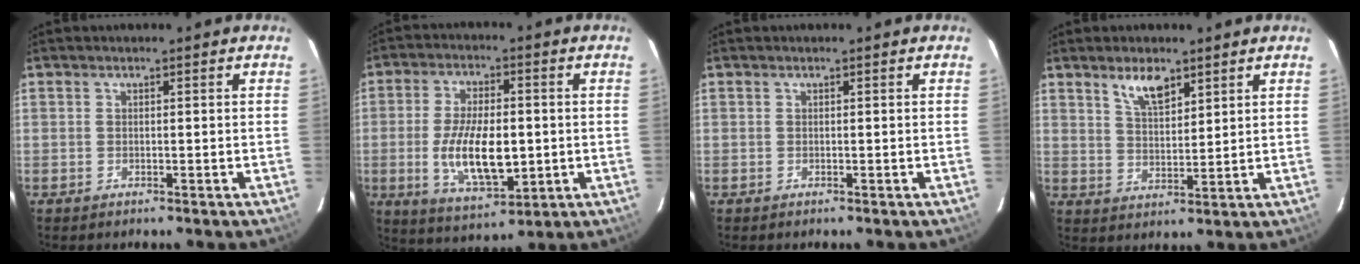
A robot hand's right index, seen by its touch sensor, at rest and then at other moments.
{"total": 13.2, "force": [-1.7, 6.0, 11.7], "torque": [-0.226, -0.015, -0.020]}
{"total": 0.0}
{"total": 6.0, "force": [4.1, 2.3, 3.8], "torque": [-0.066, 0.001, 0.080]}